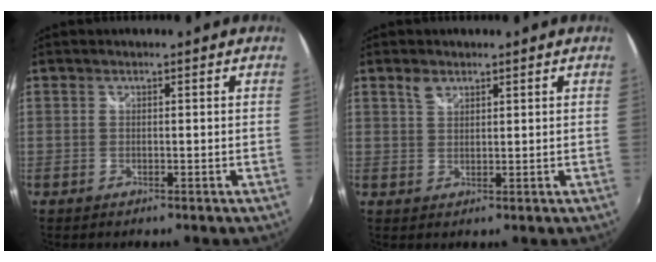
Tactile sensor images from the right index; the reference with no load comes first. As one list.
[{"total": 2.3, "force": [1.6, 1.3, 1.1], "torque": [-0.018, 0.003, 0.030]}]